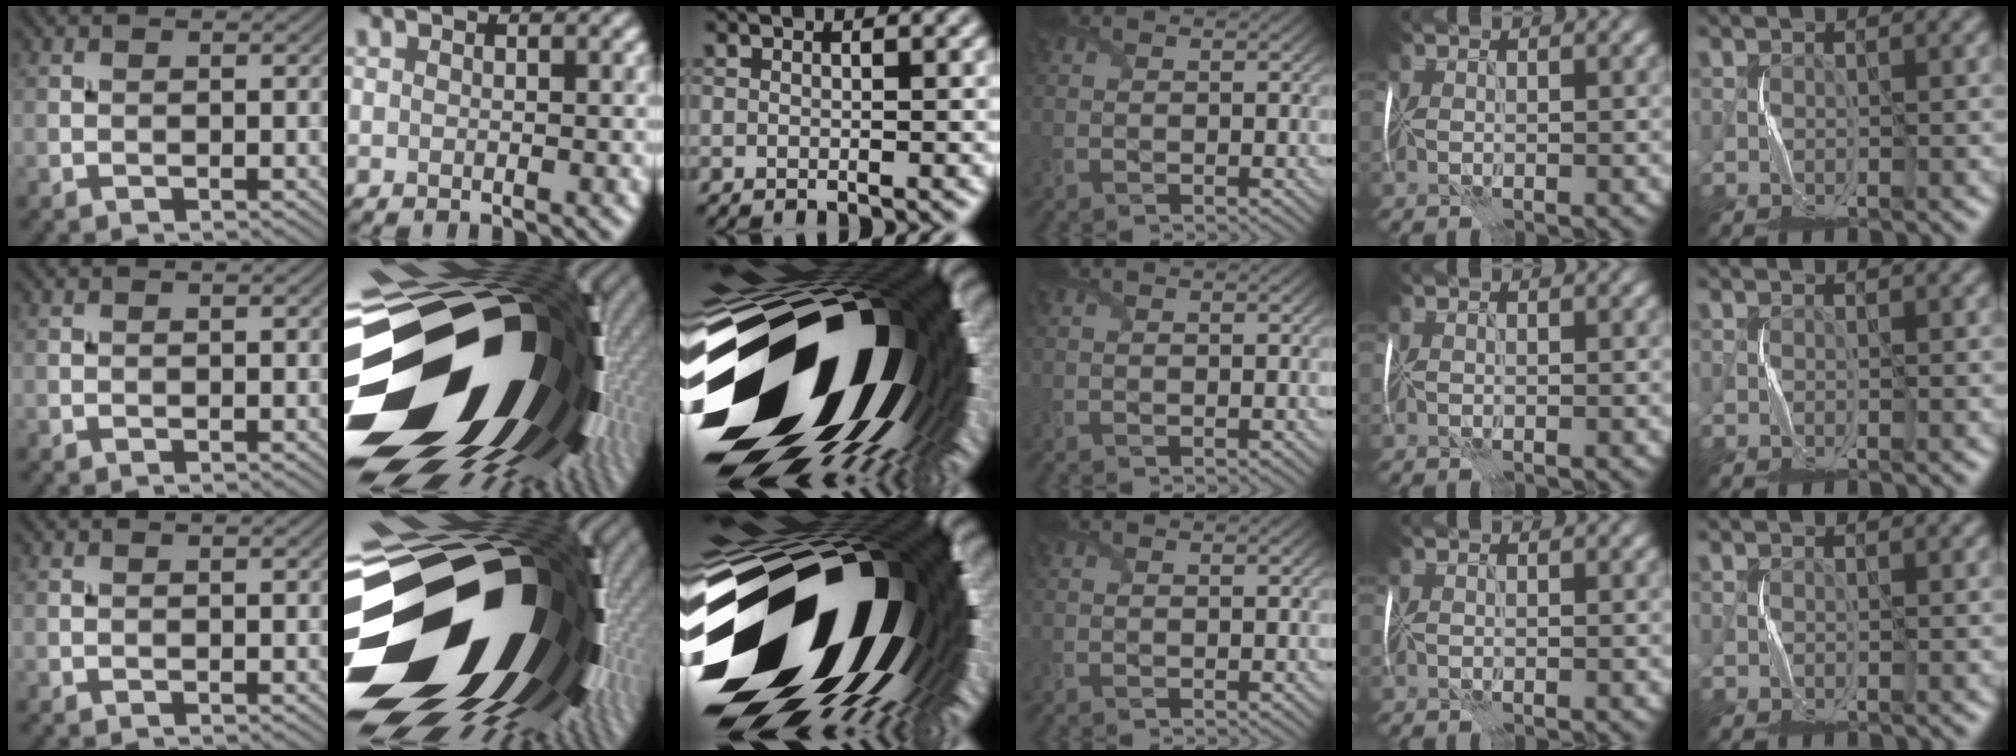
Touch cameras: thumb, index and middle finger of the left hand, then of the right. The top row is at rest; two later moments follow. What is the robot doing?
{"motion": "fold", "object": "shipping label"}